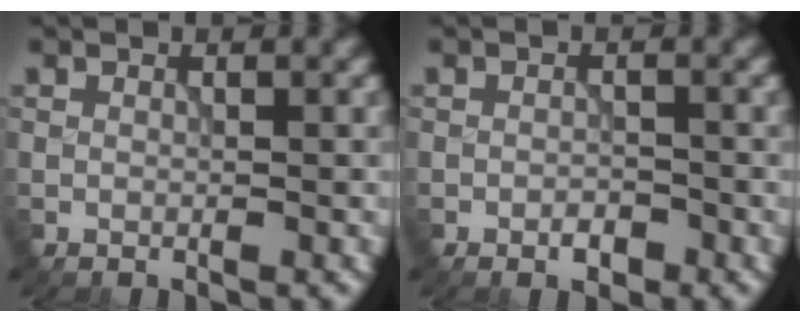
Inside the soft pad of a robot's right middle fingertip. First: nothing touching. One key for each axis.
{"total": 1.4, "fx": -0.9, "fy": 0.6, "fz": 0.8, "tx": -0.013, "ty": 0.001, "tz": -0.017}